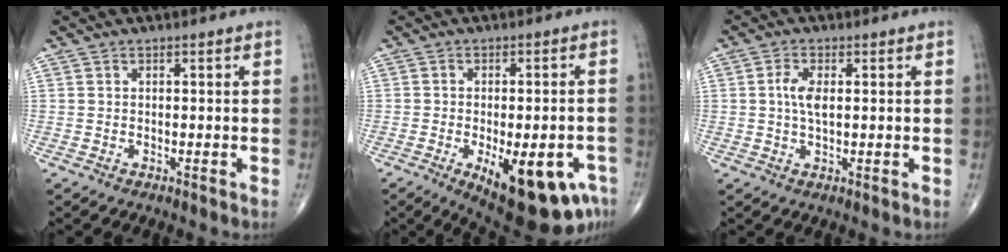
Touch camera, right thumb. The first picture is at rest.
{"total": 17.6, "force": [-7.6, 7.1, 14.2], "torque": [-0.143, 0.009, -0.088]}
{"total": 5.0, "force": [0.6, 2.3, 4.4], "torque": [-0.096, 0.001, 0.008]}